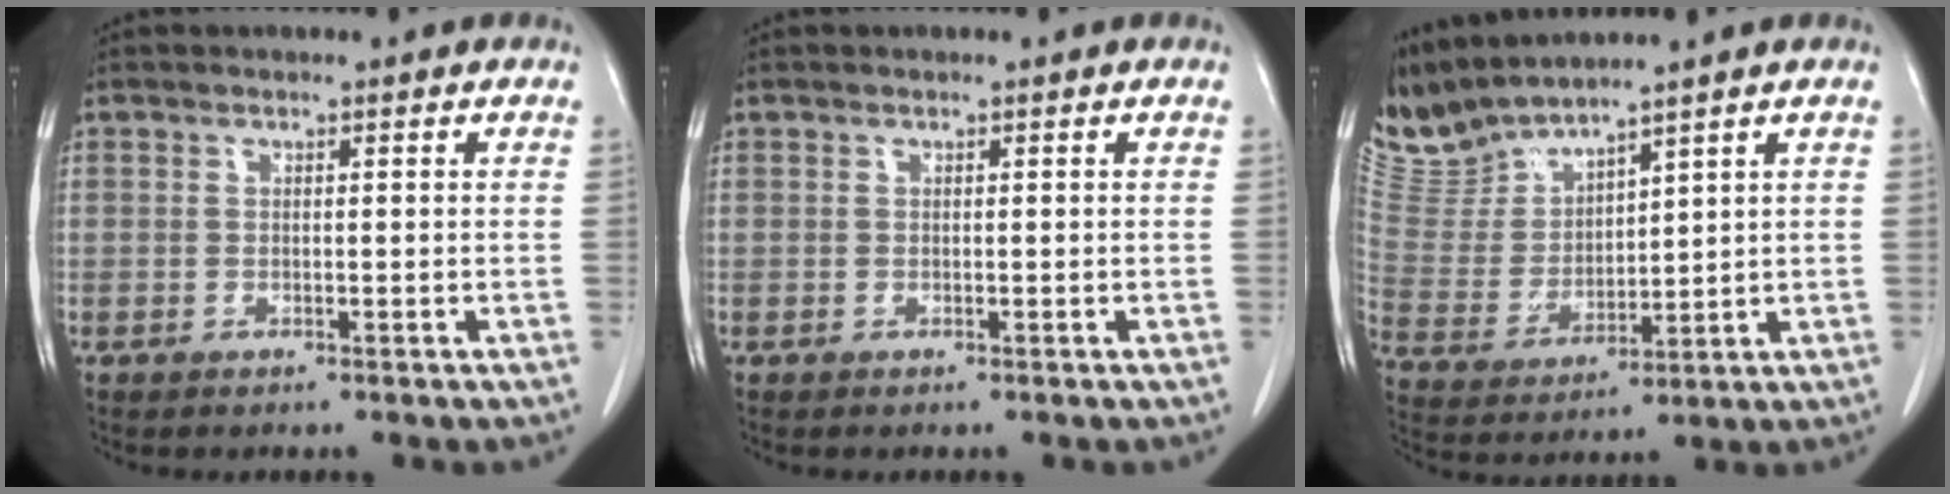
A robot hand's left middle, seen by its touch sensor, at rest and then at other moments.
{"total": 0.0}
{"total": 8.1, "force": [8.1, 0.0, 1.0], "torque": [-0.049, 0.006, 0.188]}